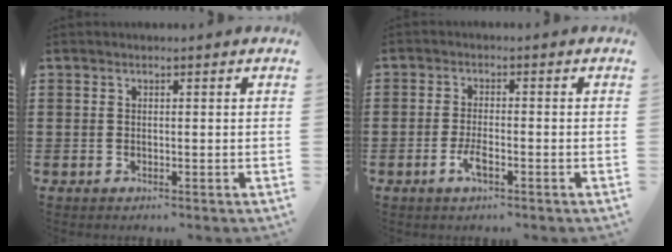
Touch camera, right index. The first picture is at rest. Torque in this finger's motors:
{"motor_torque": [1.76, 0.38, 0.29, 0.06]}